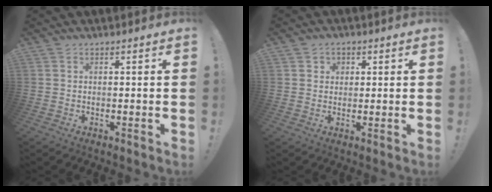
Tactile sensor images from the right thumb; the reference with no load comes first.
{"total": 2.5, "force": [0.7, 2.4, 0.5], "torque": [-0.001, -0.003, 0.012]}